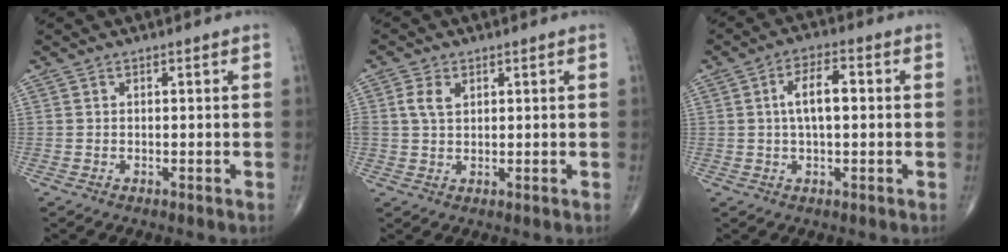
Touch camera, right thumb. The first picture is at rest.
{"total": 3.7, "force": [1.3, 2.3, 2.5], "torque": [-0.048, 0.003, 0.027]}
{"total": 6.9, "force": [0.7, 3.0, 6.2], "torque": [-0.105, 0.014, 0.006]}